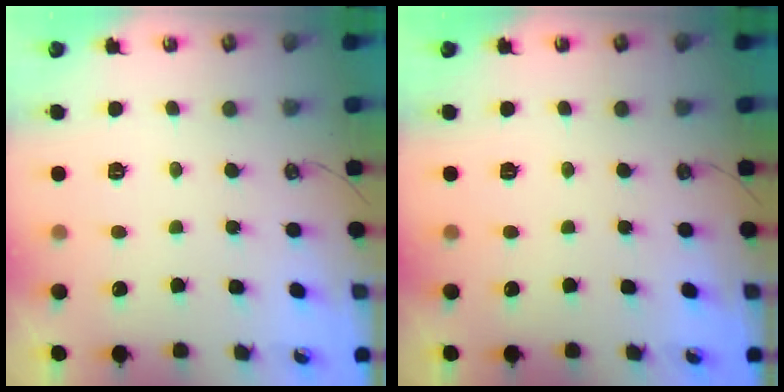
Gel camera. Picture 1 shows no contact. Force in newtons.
{"total": 0.0}